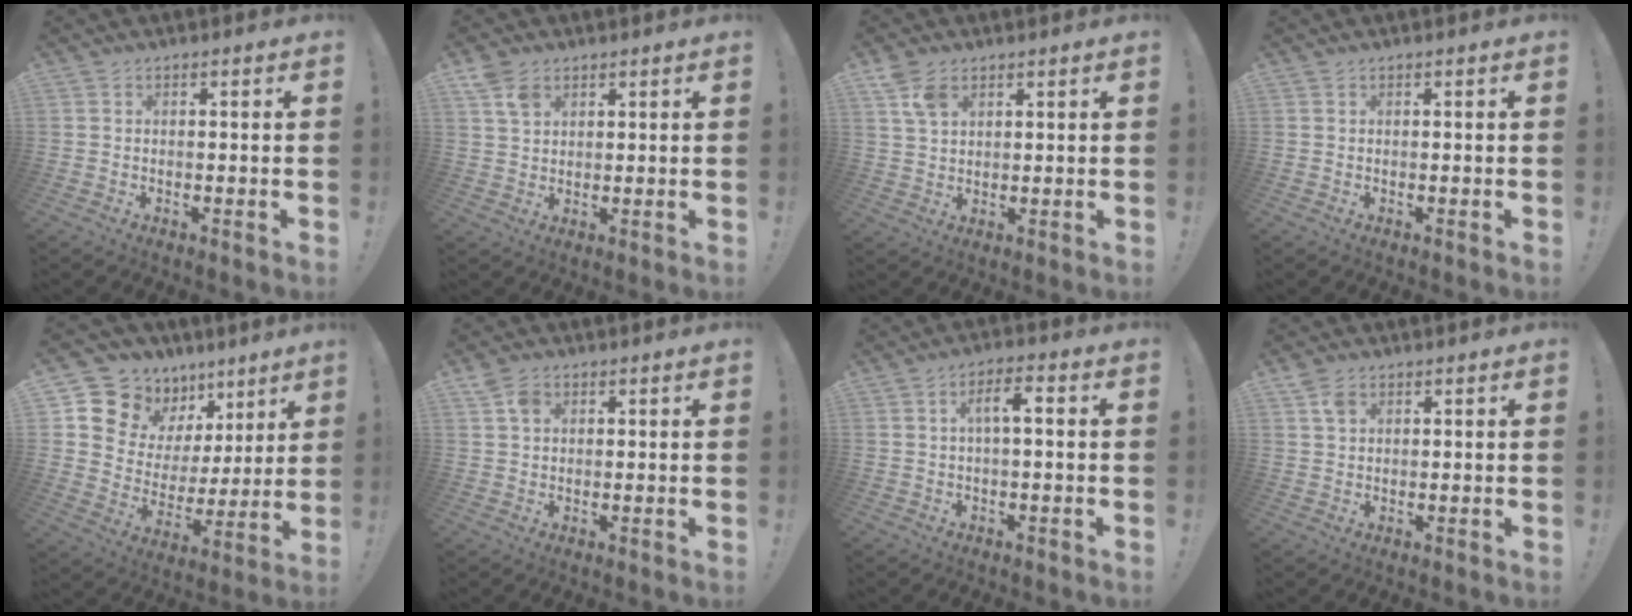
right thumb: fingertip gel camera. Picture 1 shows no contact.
{"total": 5.5, "force": [3.1, 3.6, 2.7], "torque": [-0.045, -0.008, 0.060]}
{"total": 6.3, "force": [3.5, 3.8, 3.6], "torque": [-0.061, -0.009, 0.067]}
{"total": 0.0}
{"total": 12.8, "force": [9.6, 8.2, 2.3], "torque": [-0.053, -0.076, 0.191]}
{"total": 4.2, "force": [1.9, 3.0, 2.3], "torque": [-0.040, 0.003, 0.036]}
{"total": 5.2, "force": [0.0, 1.4, 5.0], "torque": [-0.095, 0.014, -0.004]}
{"total": 3.9, "force": [2.0, 2.6, 2.2], "torque": [-0.039, 0.001, 0.038]}